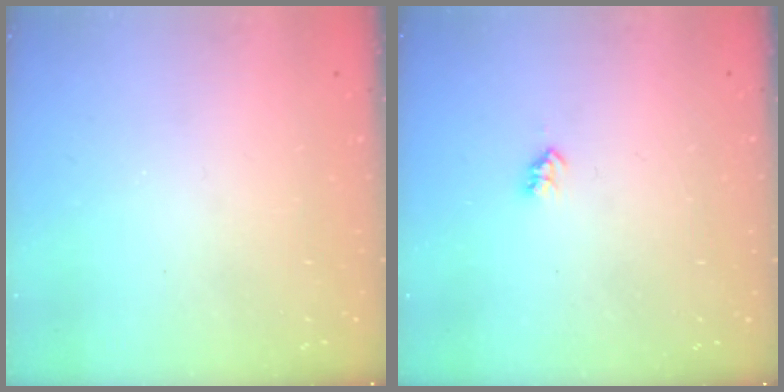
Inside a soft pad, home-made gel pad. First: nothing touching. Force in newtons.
{"total": 2.6, "press": 2.5, "slide": 0.4}